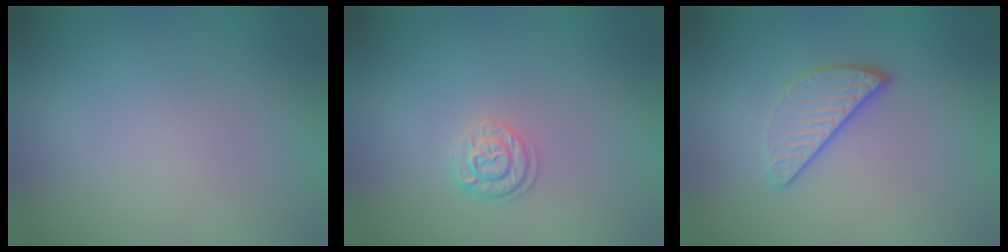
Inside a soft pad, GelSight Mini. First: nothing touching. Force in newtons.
{"total": 1.9, "press": 1.7, "slide": 0.9}
{"total": 3.0, "press": 2.5, "slide": 1.7}